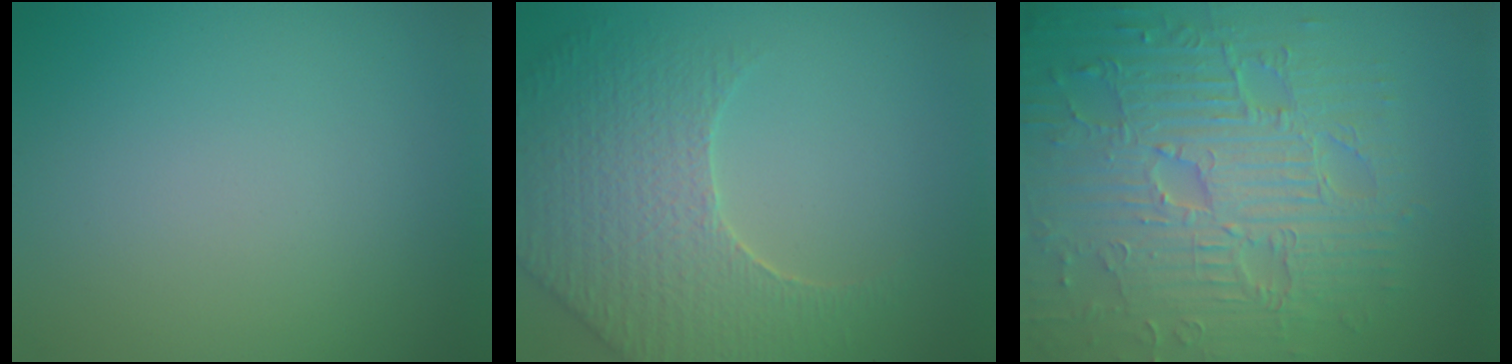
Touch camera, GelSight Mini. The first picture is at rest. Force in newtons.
{"total": 6.3, "press": 5.2, "slide": 3.6}
{"total": 10.4, "press": 7.0, "slide": 7.6}